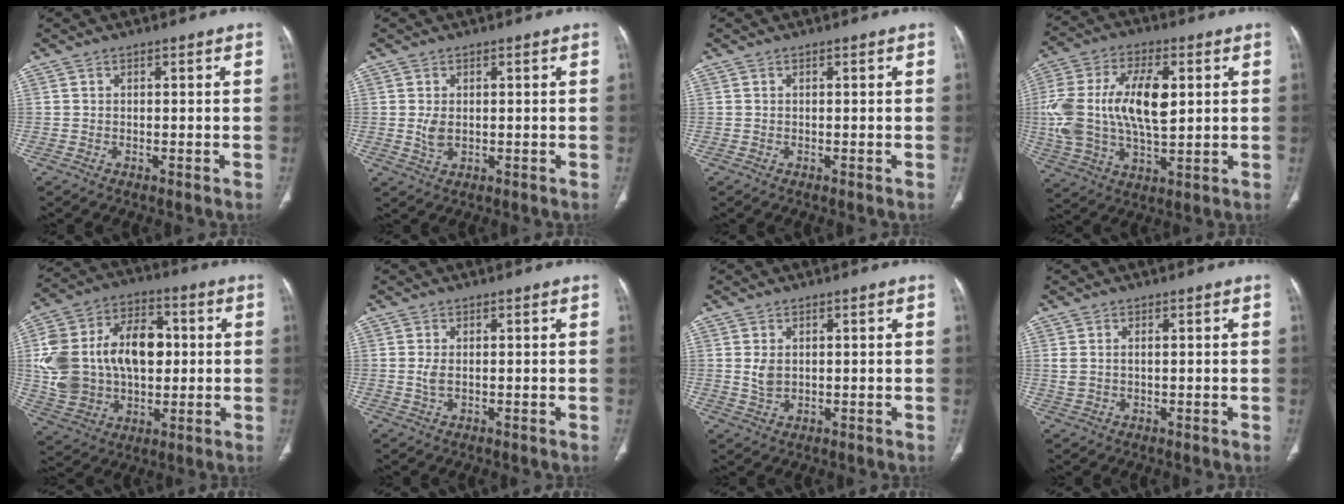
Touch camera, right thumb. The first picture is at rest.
{"total": 2.5, "force": [0.2, 1.6, 1.9], "torque": [-0.039, -0.007, 0.008]}
{"total": 0.0}
{"total": 19.1, "force": [2.6, 9.7, 16.2], "torque": [-0.329, 0.001, 0.048]}
{"total": 22.8, "force": [1.8, 15.6, 16.6], "torque": [-0.302, 0.021, 0.046]}
{"total": 1.5, "force": [0.1, 0.7, 1.3], "torque": [-0.035, -0.001, 0.005]}
{"total": 2.6, "force": [0.6, 1.8, 1.8], "torque": [-0.032, -0.006, 0.018]}
{"total": 2.6, "force": [0.6, 1.4, 2.1], "torque": [-0.057, 0.009, 0.021]}